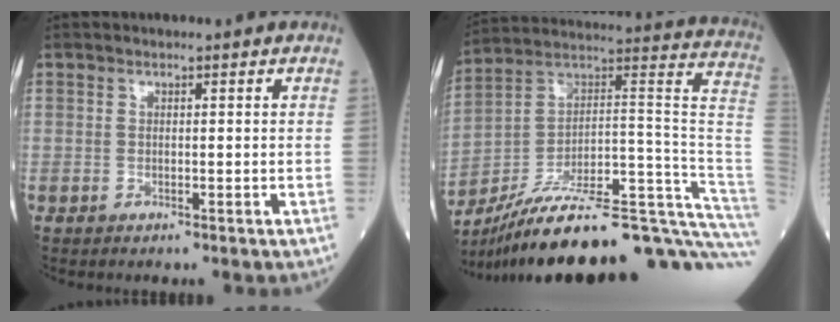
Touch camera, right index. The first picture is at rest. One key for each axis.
{"total": 34.3, "fx": -27.0, "fy": 2.6, "fz": 20.9, "tx": -0.189, "ty": 0.018, "tz": -0.386}